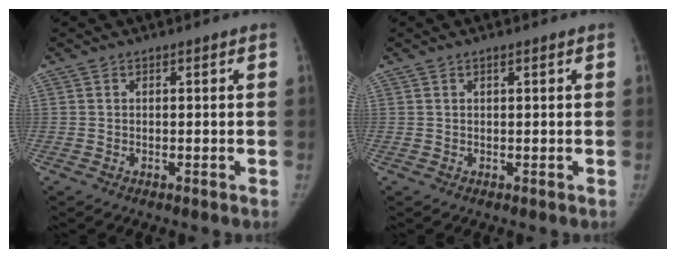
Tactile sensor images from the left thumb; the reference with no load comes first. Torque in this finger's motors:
{"motor_torque": [0.15, 0.00, -0.35, 0.12, -0.05]}